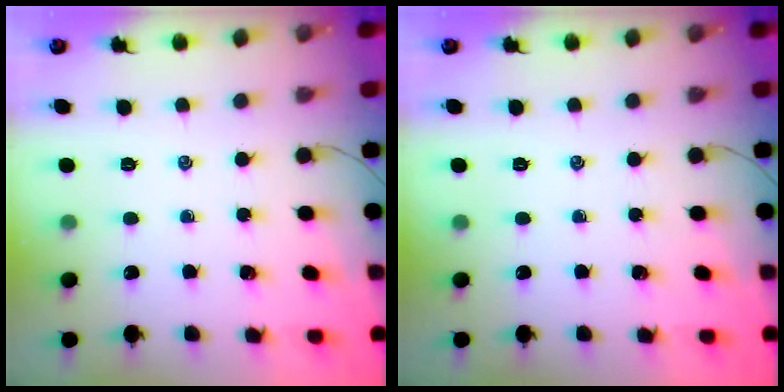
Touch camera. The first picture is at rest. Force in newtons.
{"total": 0.0}